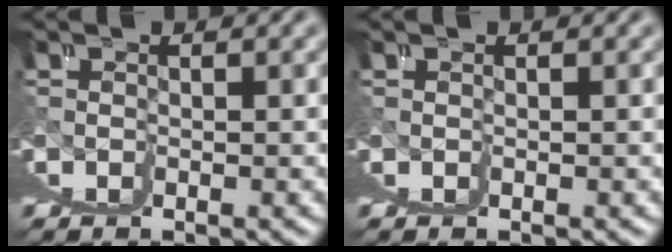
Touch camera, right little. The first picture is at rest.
{"total": 0.0}